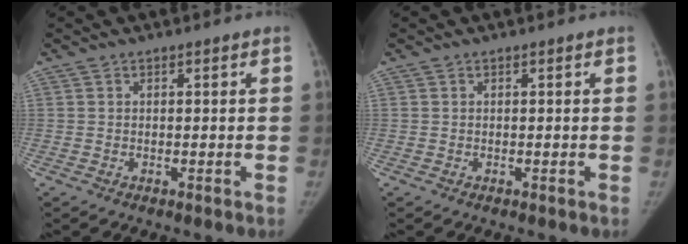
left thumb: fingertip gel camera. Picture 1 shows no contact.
{"total": 0.0}